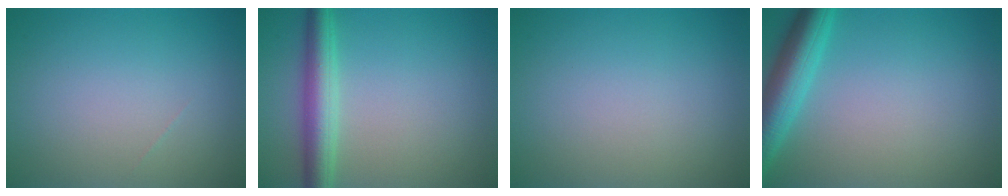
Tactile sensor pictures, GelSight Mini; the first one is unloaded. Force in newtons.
{"total": 4.2, "press": 4.2, "slide": 0.1}
{"total": 0.0}
{"total": 5.1, "press": 5.1, "slide": 0.3}